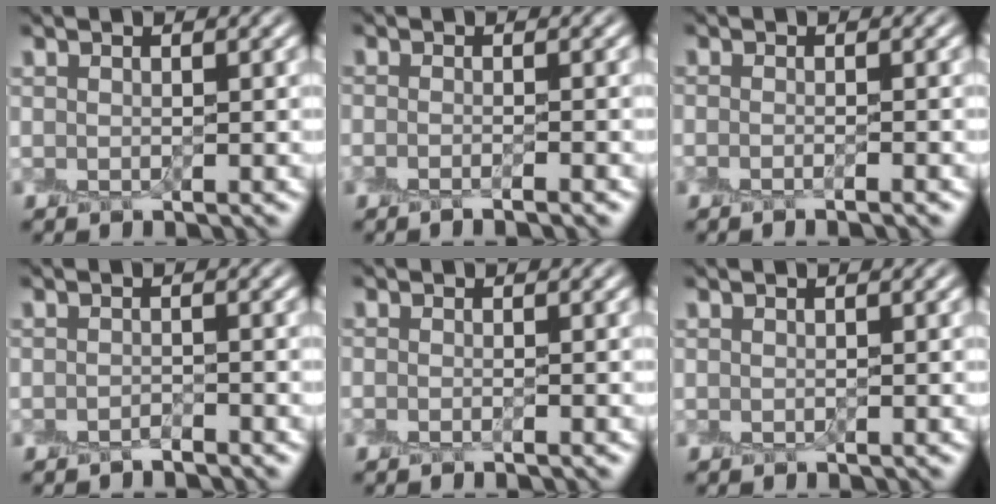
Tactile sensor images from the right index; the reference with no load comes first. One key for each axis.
{"total": 2.0, "fx": -1.1, "fy": 0.6, "fz": 1.5, "tx": -0.004, "ty": -0.004, "tz": -0.023}
{"total": 1.6, "fx": -0.8, "fy": 0.5, "fz": 1.2, "tx": -0.004, "ty": -0.005, "tz": -0.016}
{"total": 0.8, "fx": -0.8, "fy": 0.1, "fz": 0.1, "tx": 0.000, "ty": 0.001, "tz": -0.015}
{"total": 0.9, "fx": -0.4, "fy": 0.3, "fz": 0.7, "tx": -0.008, "ty": -0.006, "tz": -0.010}
{"total": 0.0}